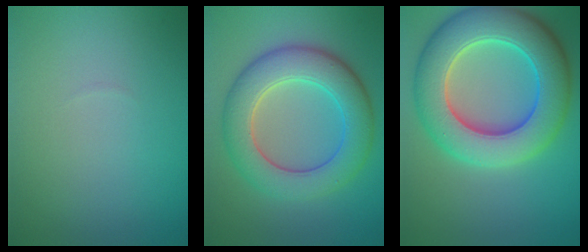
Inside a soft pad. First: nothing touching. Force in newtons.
{"total": 7.6, "press": 7.6, "slide": 0.5}
{"total": 10.6, "press": 10.6, "slide": 0.2}